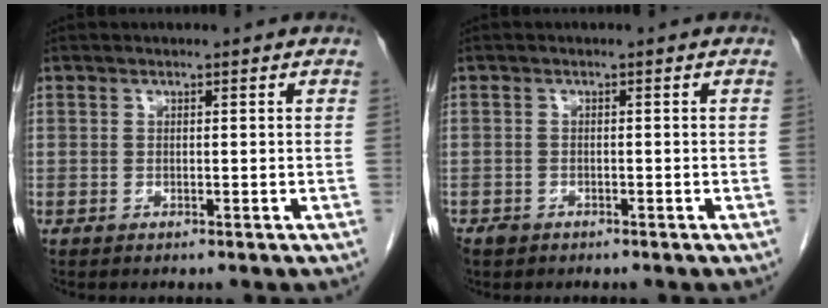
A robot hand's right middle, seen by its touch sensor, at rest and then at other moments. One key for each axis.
{"total": 1.2, "fx": -0.9, "fy": 0.8, "fz": 0.2, "tx": -0.009, "ty": 0.001, "tz": -0.015}